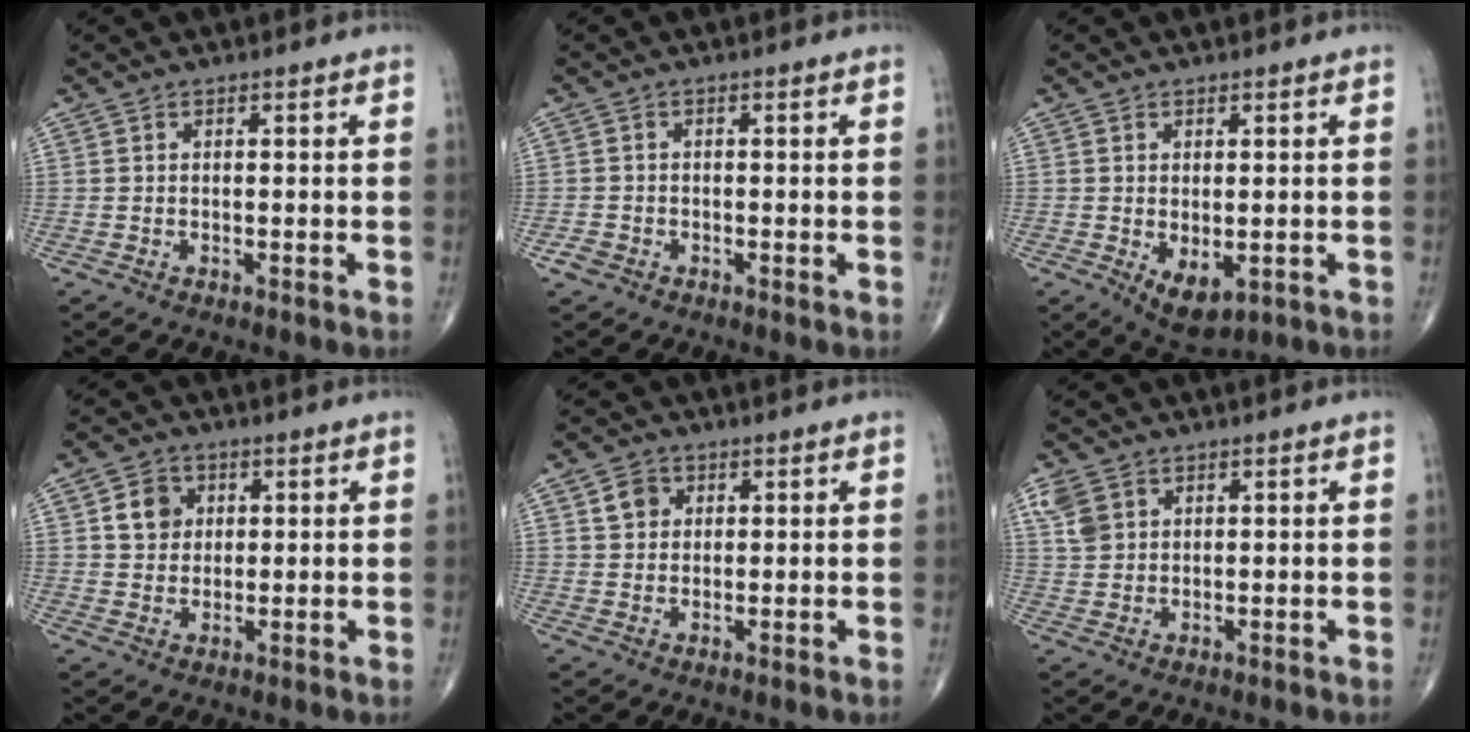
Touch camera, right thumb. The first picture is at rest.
{"total": 2.0, "force": [-1.0, 1.5, 0.8], "torque": [-0.013, 0.001, -0.020]}
{"total": 5.9, "force": [-1.2, 3.2, 4.8], "torque": [-0.067, -0.010, -0.004]}
{"total": 5.4, "force": [1.5, 4.7, 2.3], "torque": [-0.015, -0.002, 0.023]}
{"total": 3.7, "force": [1.3, 3.1, 1.4], "torque": [-0.009, -0.003, 0.022]}
{"total": 4.4, "force": [2.0, 3.3, 2.2], "torque": [-0.038, -0.001, 0.048]}